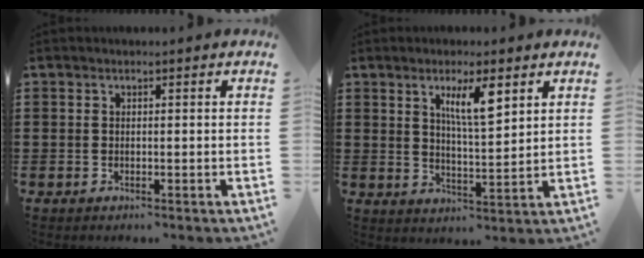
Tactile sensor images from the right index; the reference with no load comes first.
{"total": 6.5, "force": [3.4, 1.6, 5.4], "torque": [-0.107, 0.004, 0.055]}